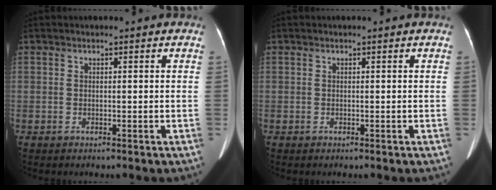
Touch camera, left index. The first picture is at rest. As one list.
[{"total": 0.0}]